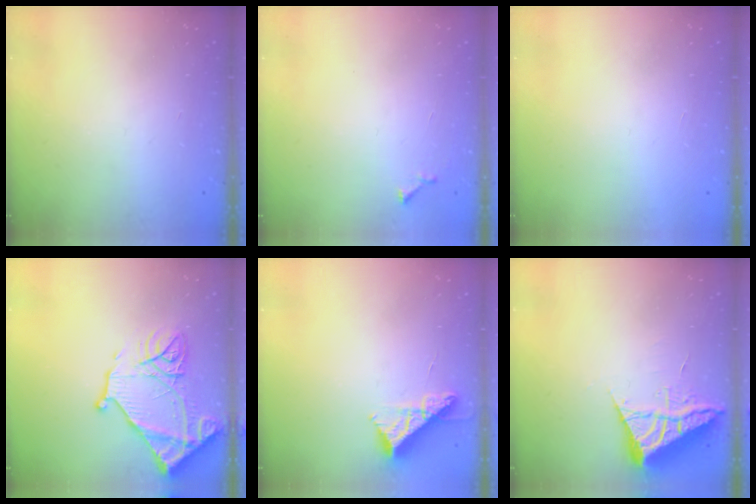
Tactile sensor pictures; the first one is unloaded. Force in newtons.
{"total": 3.7, "press": 3.6, "slide": 0.5}
{"total": 1.7, "press": 1.7, "slide": 0.1}
{"total": 17.7, "press": 17.7, "slide": 1.5}
{"total": 8.9, "press": 8.9, "slide": 0.3}
{"total": 7.3, "press": 7.3, "slide": 0.5}